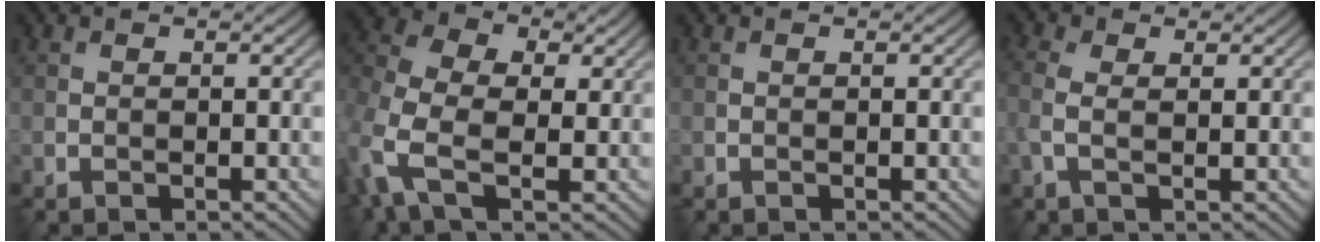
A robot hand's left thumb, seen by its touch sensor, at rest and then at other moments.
{"total": 8.7, "force": [-0.3, 5.4, 6.9], "torque": [-0.183, 0.009, -0.020]}
{"total": 0.0}
{"total": 2.9, "force": [0.2, 1.4, 2.5], "torque": [-0.071, 0.006, 0.000]}